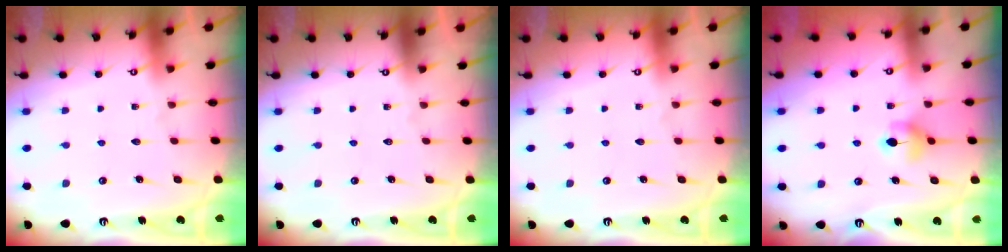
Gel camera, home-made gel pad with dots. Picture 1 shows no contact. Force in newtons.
{"total": 0.0}
{"total": 0.0}
{"total": 5.8, "press": 5.7, "slide": 0.9}